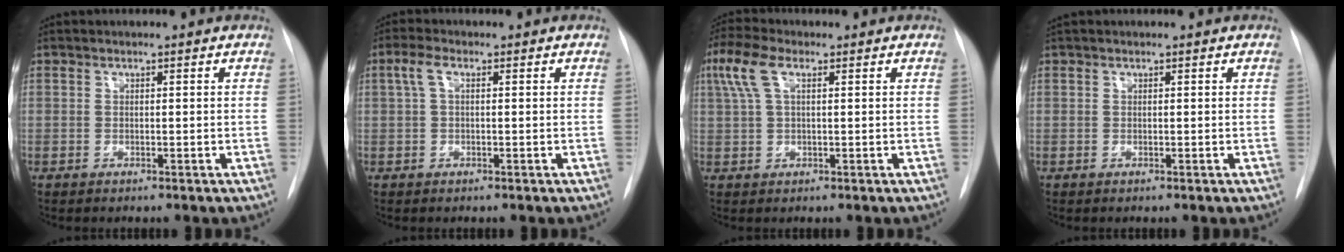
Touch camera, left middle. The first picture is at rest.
{"total": 2.7, "force": [0.7, 1.0, 2.4], "torque": [-0.055, 0.015, 0.015]}
{"total": 5.8, "force": [2.3, 2.2, 4.8], "torque": [-0.120, 0.027, 0.048]}
{"total": 0.6, "force": [0.6, 0.1, 0.2], "torque": [-0.013, 0.016, 0.013]}